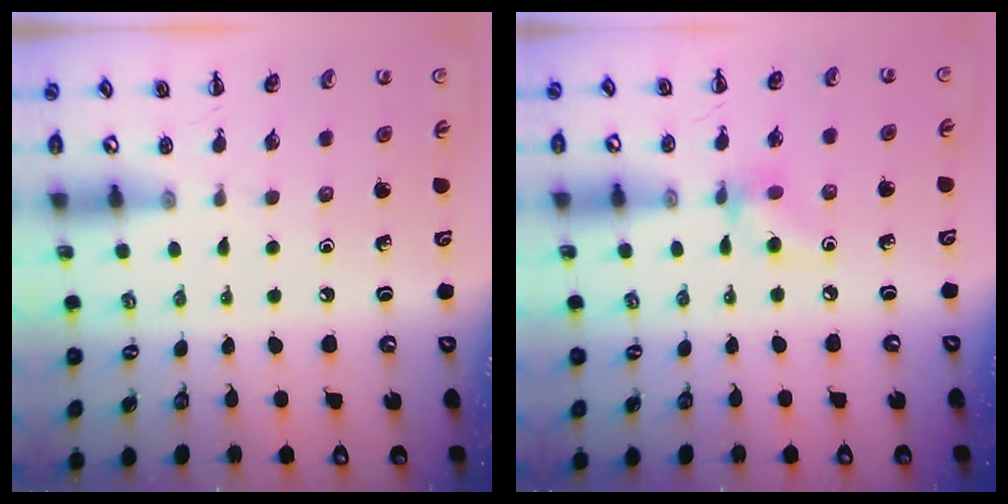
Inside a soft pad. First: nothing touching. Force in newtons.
{"total": 6.5, "press": 6.4, "slide": 1.1}